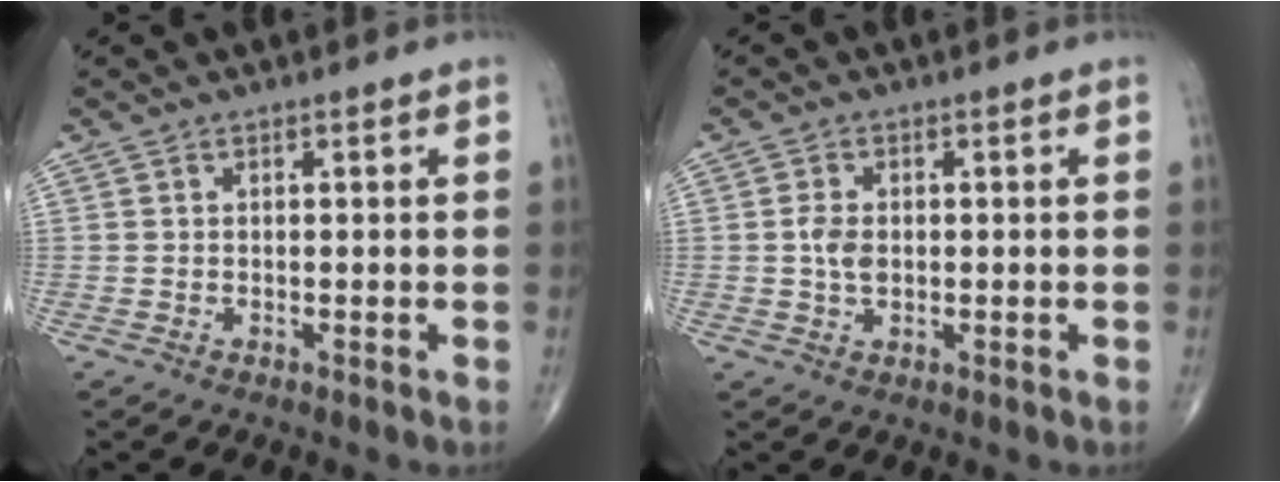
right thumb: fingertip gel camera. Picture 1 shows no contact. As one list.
[{"total": 3.4, "force": [0.0, 2.2, 2.6], "torque": [-0.049, 0.002, -0.001]}]